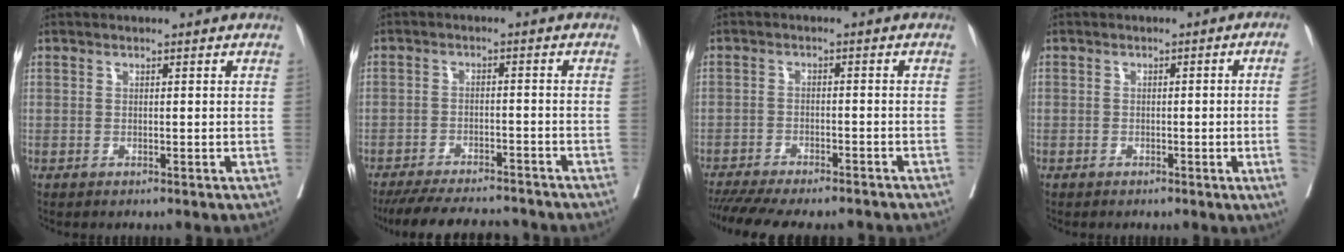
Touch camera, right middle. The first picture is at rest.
{"total": 13.9, "force": [-12.7, 2.7, 5.2], "torque": [-0.097, -0.009, -0.175]}
{"total": 15.4, "force": [-13.6, 3.1, 6.5], "torque": [-0.143, -0.021, -0.189]}
{"total": 4.3, "force": [-0.9, -1.1, 4.1], "torque": [-0.047, -0.003, -0.013]}